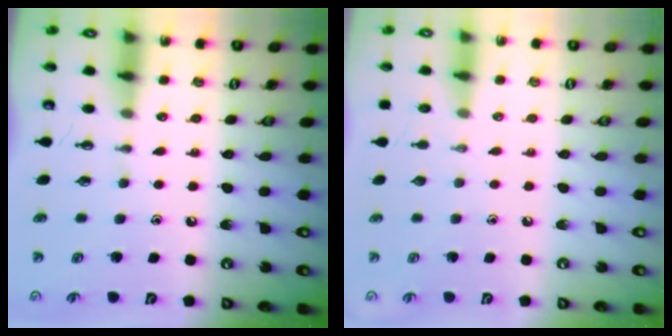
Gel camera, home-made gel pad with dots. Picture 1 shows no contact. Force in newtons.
{"total": 0.0}